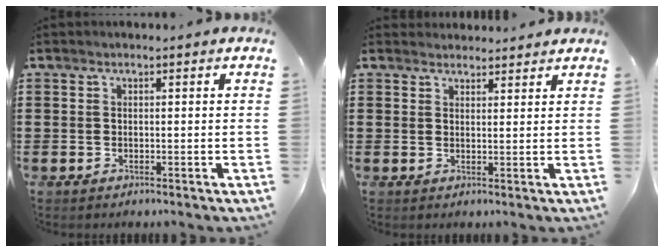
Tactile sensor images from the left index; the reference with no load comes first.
{"total": 2.0, "force": [2.0, 0.4, -0.1], "torque": [-0.005, -0.002, 0.039]}